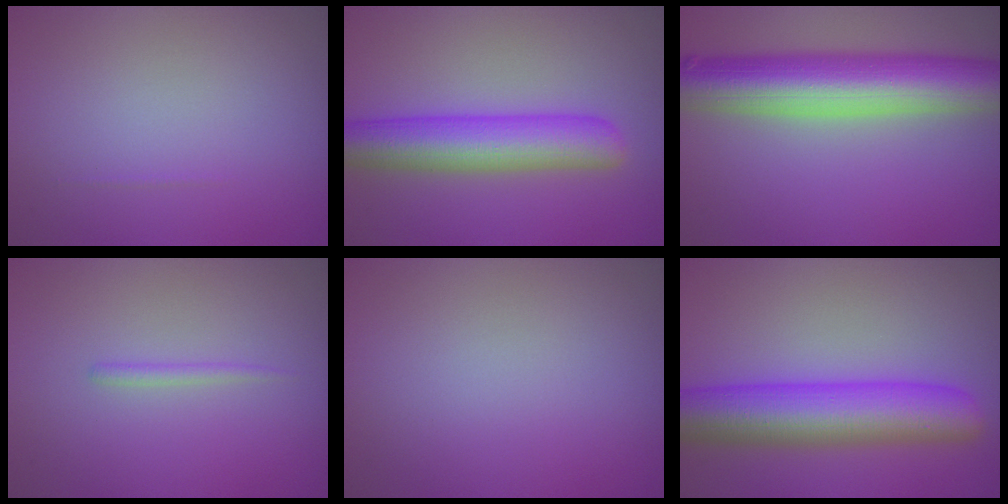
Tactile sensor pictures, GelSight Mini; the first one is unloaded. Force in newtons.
{"total": 6.8, "press": 6.8, "slide": 0.2}
{"total": 10.1, "press": 10.1, "slide": 0.4}
{"total": 0.8, "press": 0.8, "slide": 0.1}
{"total": 0.0}
{"total": 8.7, "press": 8.7, "slide": 0.2}